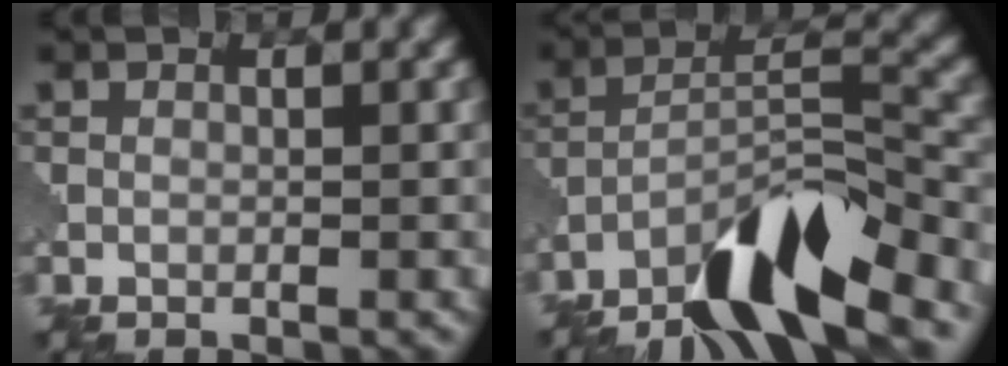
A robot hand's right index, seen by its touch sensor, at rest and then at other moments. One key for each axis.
{"total": 9.2, "fx": -6.9, "fy": 1.7, "fz": 6.0, "tx": -0.102, "ty": 0.006, "tz": -0.127}